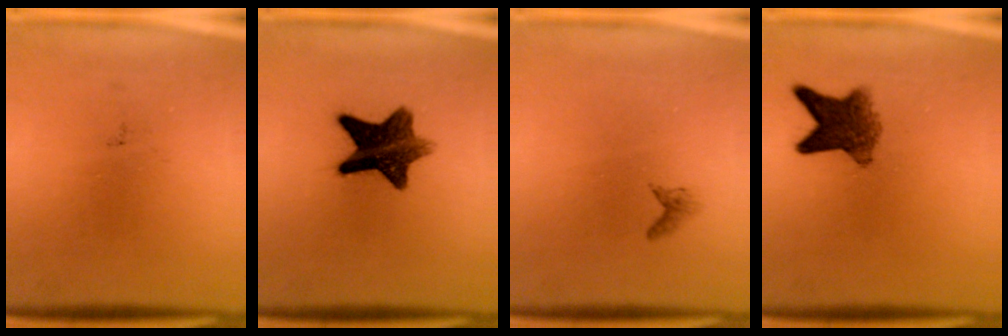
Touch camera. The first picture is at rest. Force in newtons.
{"total": 10.5}
{"total": 0.7}
{"total": 6.4}